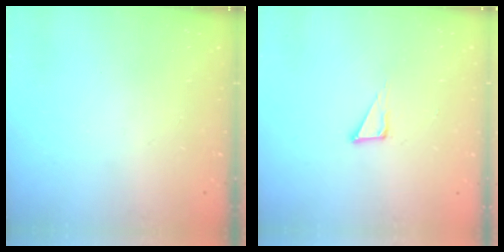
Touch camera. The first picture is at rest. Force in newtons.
{"total": 5.3, "press": 5.2, "slide": 0.3}